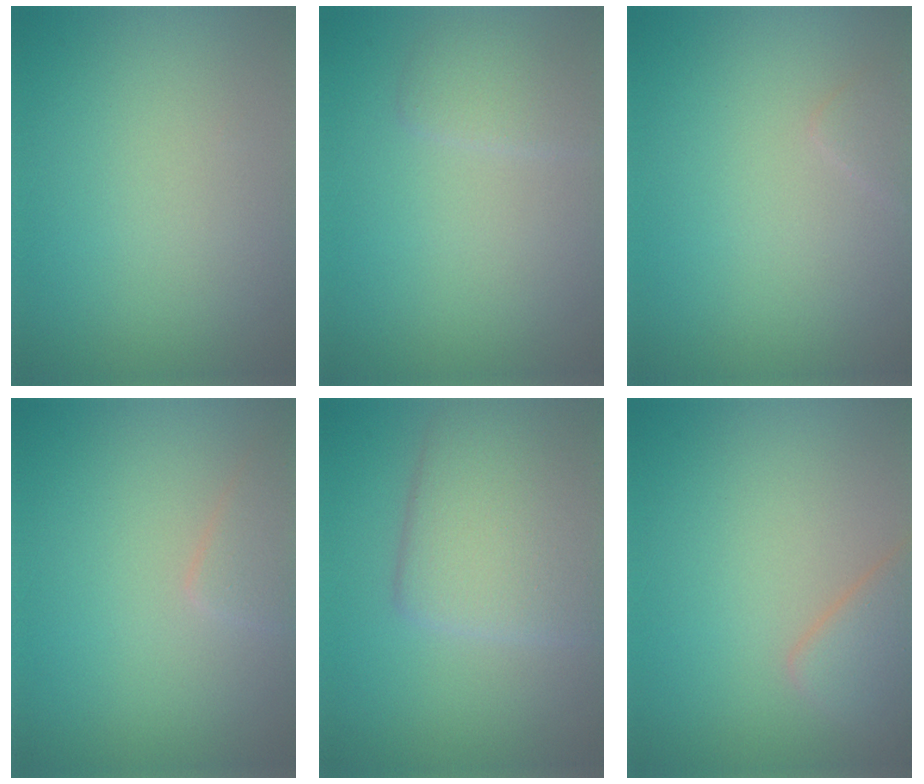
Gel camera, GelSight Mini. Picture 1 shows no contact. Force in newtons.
{"total": 1.8, "press": 1.8, "slide": 0.2}
{"total": 0.8, "press": 0.8, "slide": 0.1}
{"total": 1.6, "press": 1.6, "slide": 0.0}
{"total": 6.3, "press": 6.3, "slide": 0.2}
{"total": 2.8, "press": 2.8, "slide": 0.3}